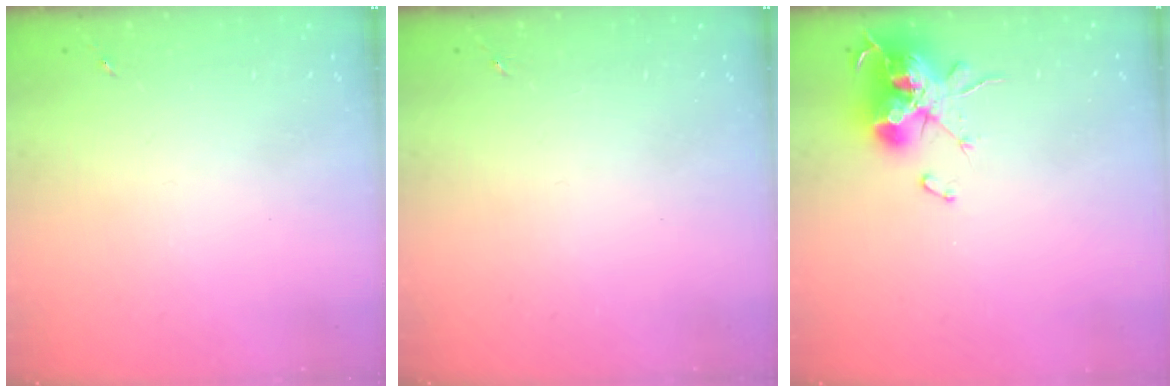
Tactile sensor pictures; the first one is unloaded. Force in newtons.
{"total": 0.0}
{"total": 15.7, "press": 15.7, "slide": 0.1}